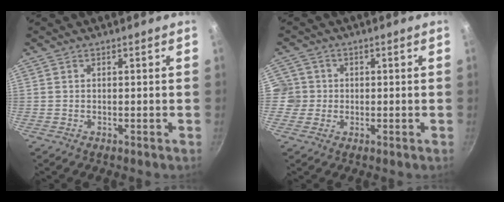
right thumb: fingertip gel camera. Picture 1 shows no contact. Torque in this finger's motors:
{"motor_torque": [0.38, 0.53, -0.10, 0.33, 0.01]}